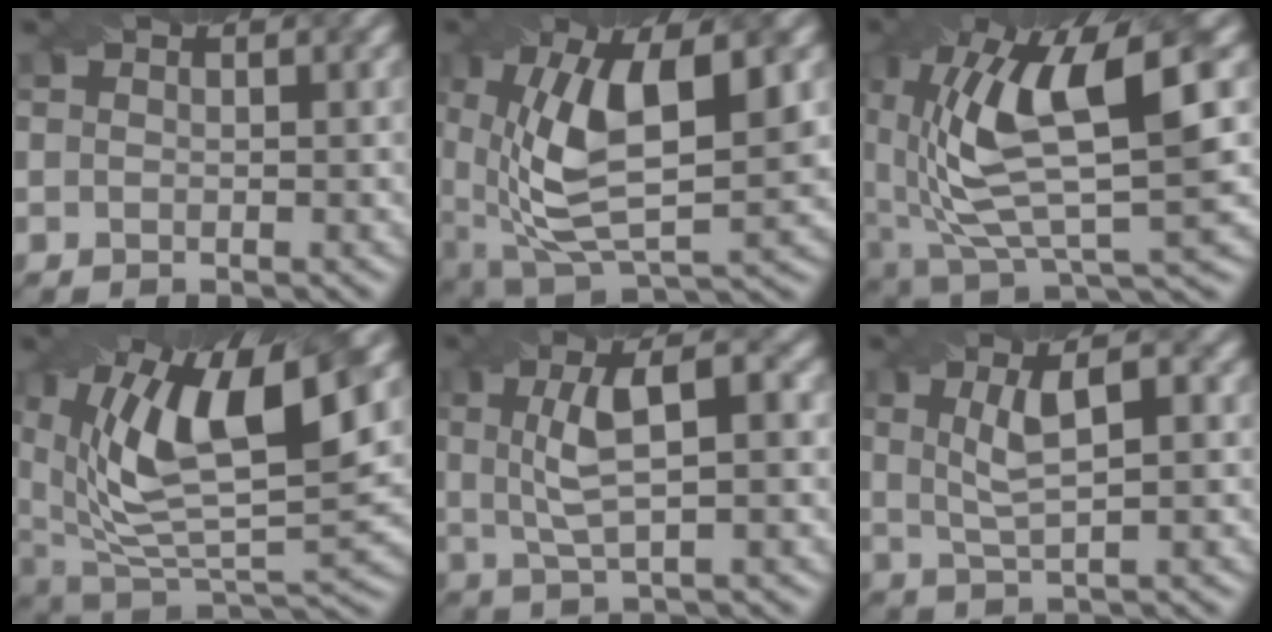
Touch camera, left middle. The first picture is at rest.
{"total": 11.5, "force": [1.8, 5.1, 10.1], "torque": [-0.186, -0.005, 0.028]}
{"total": 11.5, "force": [2.2, 4.3, 10.5], "torque": [-0.206, -0.004, 0.048]}
{"total": 14.7, "force": [5.4, 5.8, 12.4], "torque": [-0.221, 0.006, 0.091]}
{"total": 5.8, "force": [1.1, 1.7, 5.4], "torque": [-0.100, 0.008, 0.020]}
{"total": 4.5, "force": [1.1, 1.2, 4.2], "torque": [-0.079, 0.003, 0.024]}